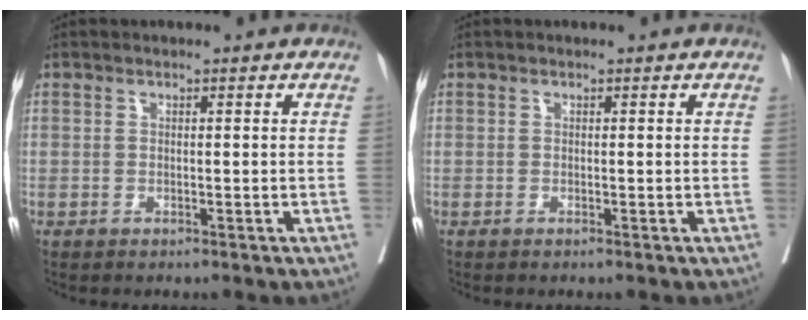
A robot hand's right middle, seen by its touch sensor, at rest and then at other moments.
{"total": 0.0}